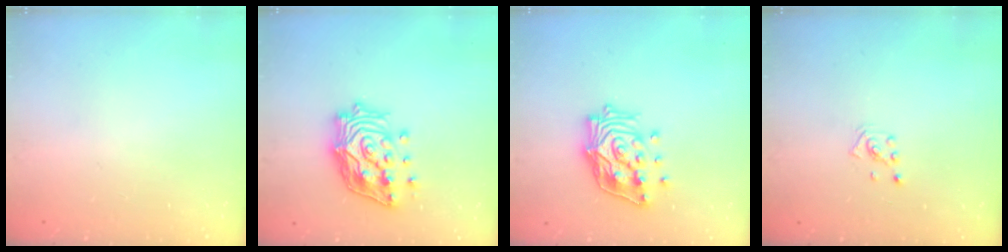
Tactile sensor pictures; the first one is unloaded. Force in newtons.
{"total": 18.1, "press": 17.9, "slide": 2.7}
{"total": 14.6, "press": 14.5, "slide": 1.8}
{"total": 2.0, "press": 2.0, "slide": 0.6}